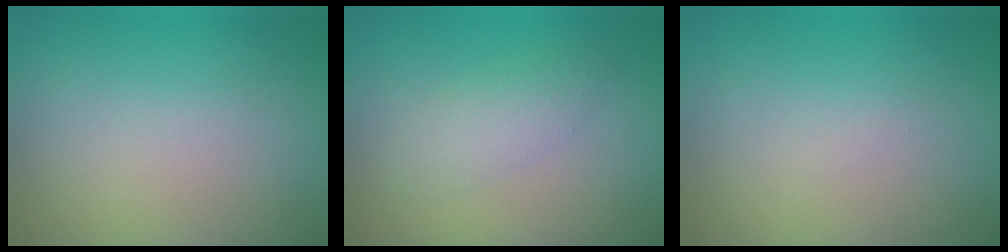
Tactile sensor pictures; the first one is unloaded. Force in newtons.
{"total": 2.3, "press": 2.3, "slide": 0.2}
{"total": 0.0}